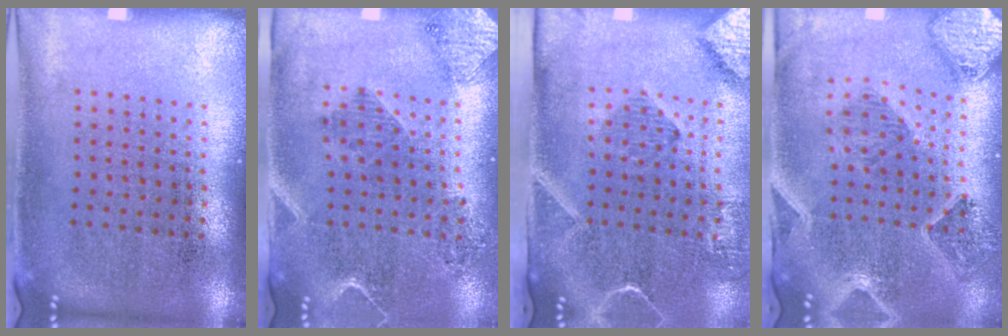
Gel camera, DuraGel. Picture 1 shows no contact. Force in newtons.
{"total": 1.9, "press": 1.7, "slide": 1.0}
{"total": 2.9, "press": 2.1, "slide": 2.0}
{"total": 1.7, "press": 1.6, "slide": 0.4}